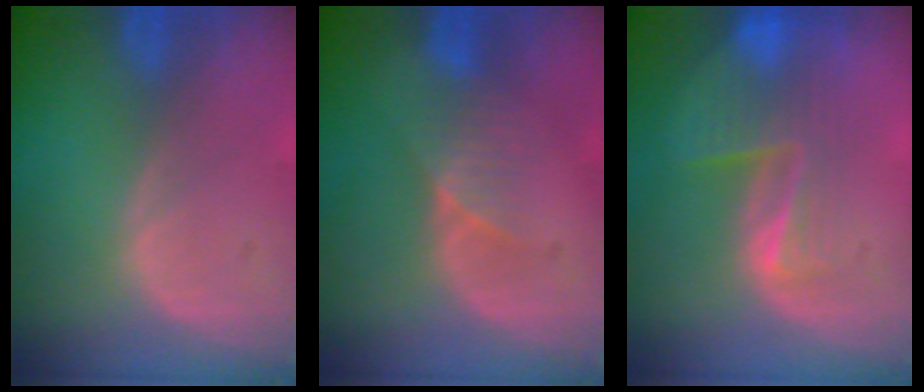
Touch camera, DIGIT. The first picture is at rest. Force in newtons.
{"total": 3.6, "press": 3.3, "slide": 1.4}
{"total": 8.3, "press": 7.2, "slide": 4.3}